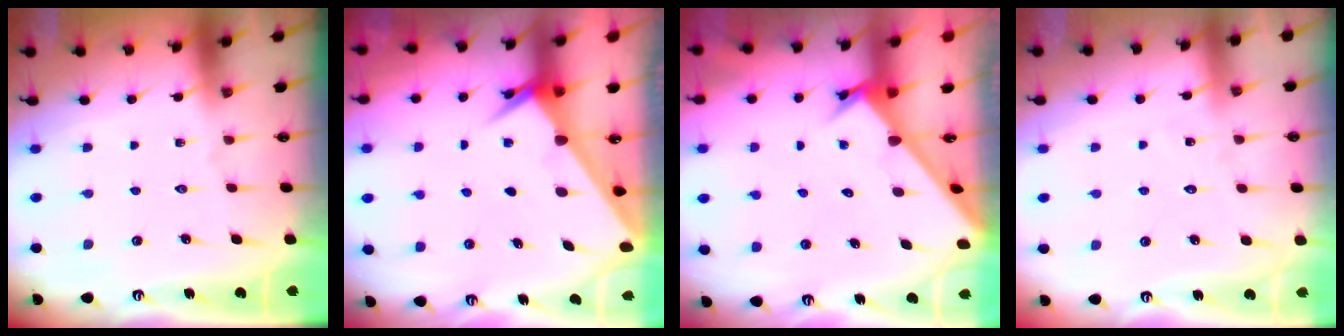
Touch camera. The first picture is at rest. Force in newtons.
{"total": 2.5, "press": 2.5, "slide": 0.2}
{"total": 2.7, "press": 2.7, "slide": 0.3}
{"total": 6.2, "press": 6.2, "slide": 0.5}